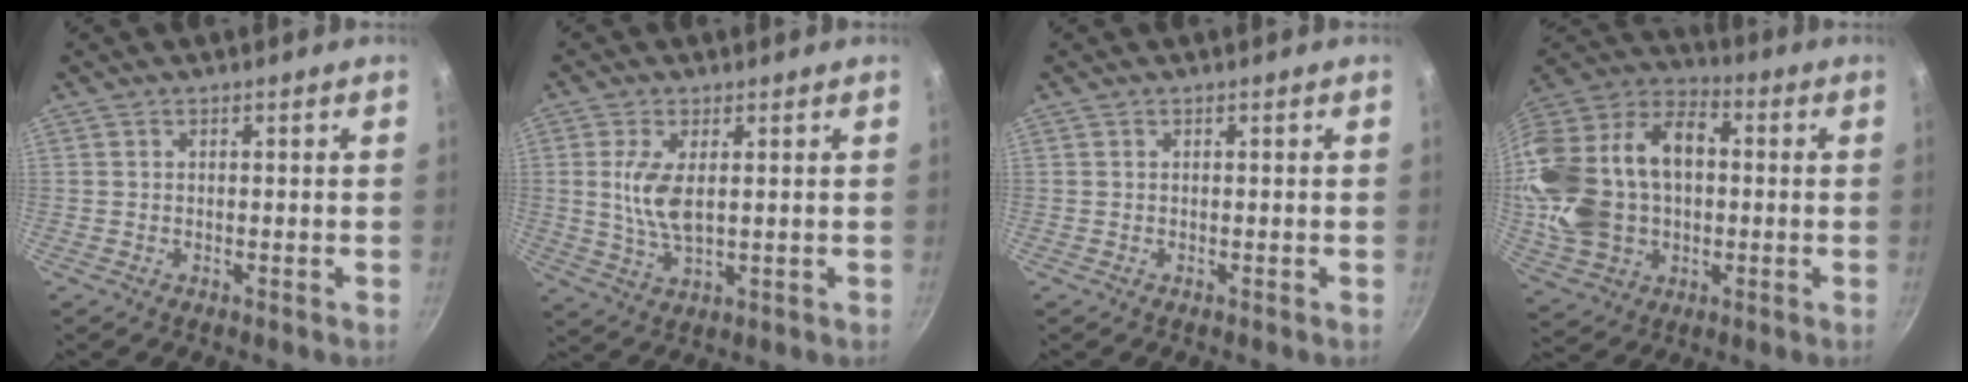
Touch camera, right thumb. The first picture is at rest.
{"total": 7.3, "force": [1.2, 3.2, 6.4], "torque": [-0.128, -0.006, 0.027]}
{"total": 0.0}
{"total": 25.9, "force": [0.9, 18.0, 18.7], "torque": [-0.368, 0.047, 0.021]}